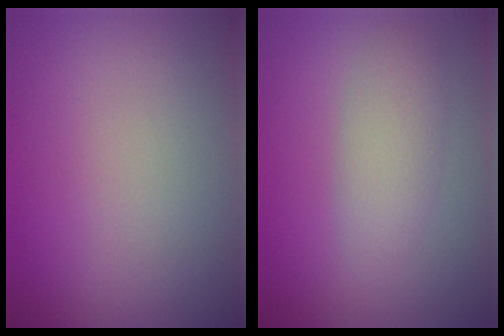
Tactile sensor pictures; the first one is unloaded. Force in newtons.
{"total": 2.6, "press": 2.6, "slide": 0.1}